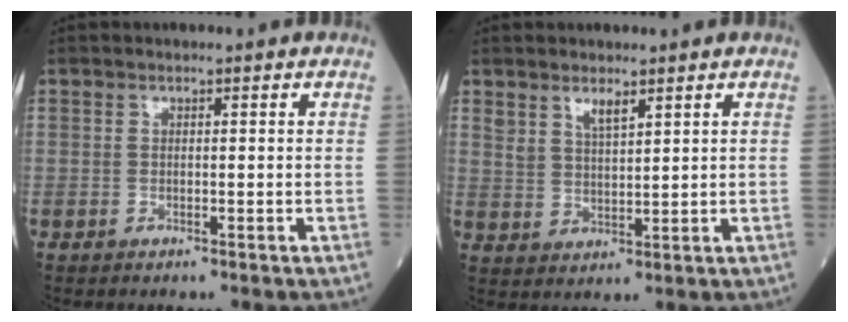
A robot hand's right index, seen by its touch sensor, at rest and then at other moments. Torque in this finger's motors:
{"motor_torque": [-0.01, 0.04, 0.03, 0.04]}